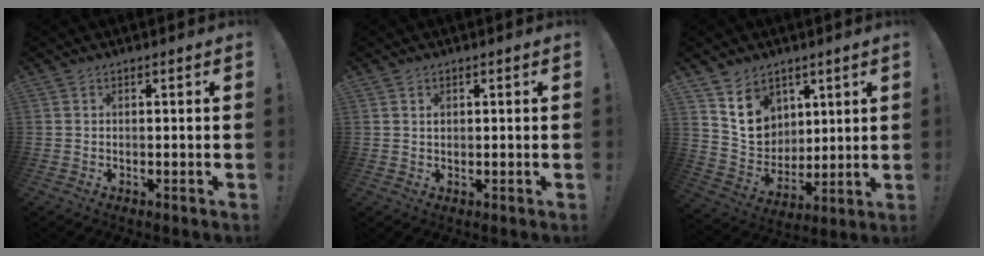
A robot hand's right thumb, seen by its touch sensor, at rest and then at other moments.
{"total": 0.9, "force": [0.5, 0.7, 0.4], "torque": [-0.001, -0.001, 0.009]}
{"total": 12.7, "force": [7.3, 9.6, 3.8], "torque": [-0.054, -0.052, 0.148]}